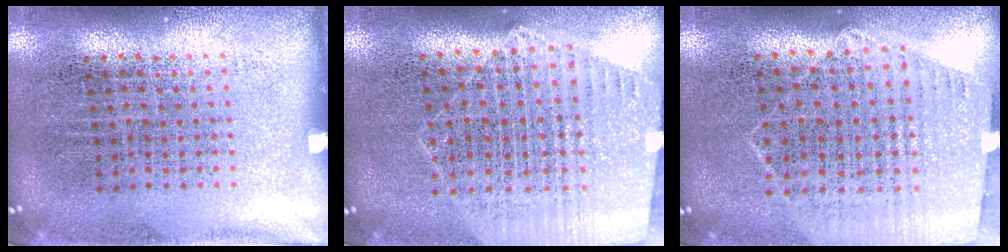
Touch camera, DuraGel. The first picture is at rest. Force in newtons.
{"total": 1.2, "press": 1.2, "slide": 0.1}
{"total": 1.2, "press": 1.2, "slide": 0.4}